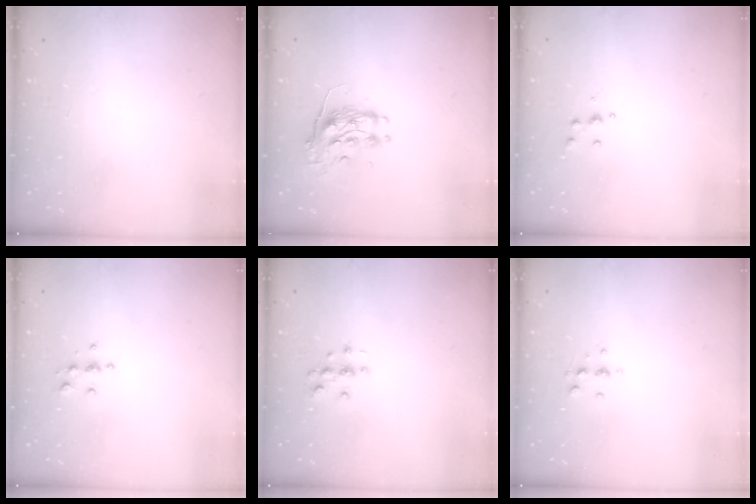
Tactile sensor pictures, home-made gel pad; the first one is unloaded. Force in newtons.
{"total": 8.8, "press": 8.8, "slide": 0.0}
{"total": 3.9, "press": 3.8, "slide": 0.4}
{"total": 3.9, "press": 3.9, "slide": 0.5}
{"total": 2.9, "press": 2.9, "slide": 0.3}
{"total": 3.5, "press": 3.4, "slide": 0.3}